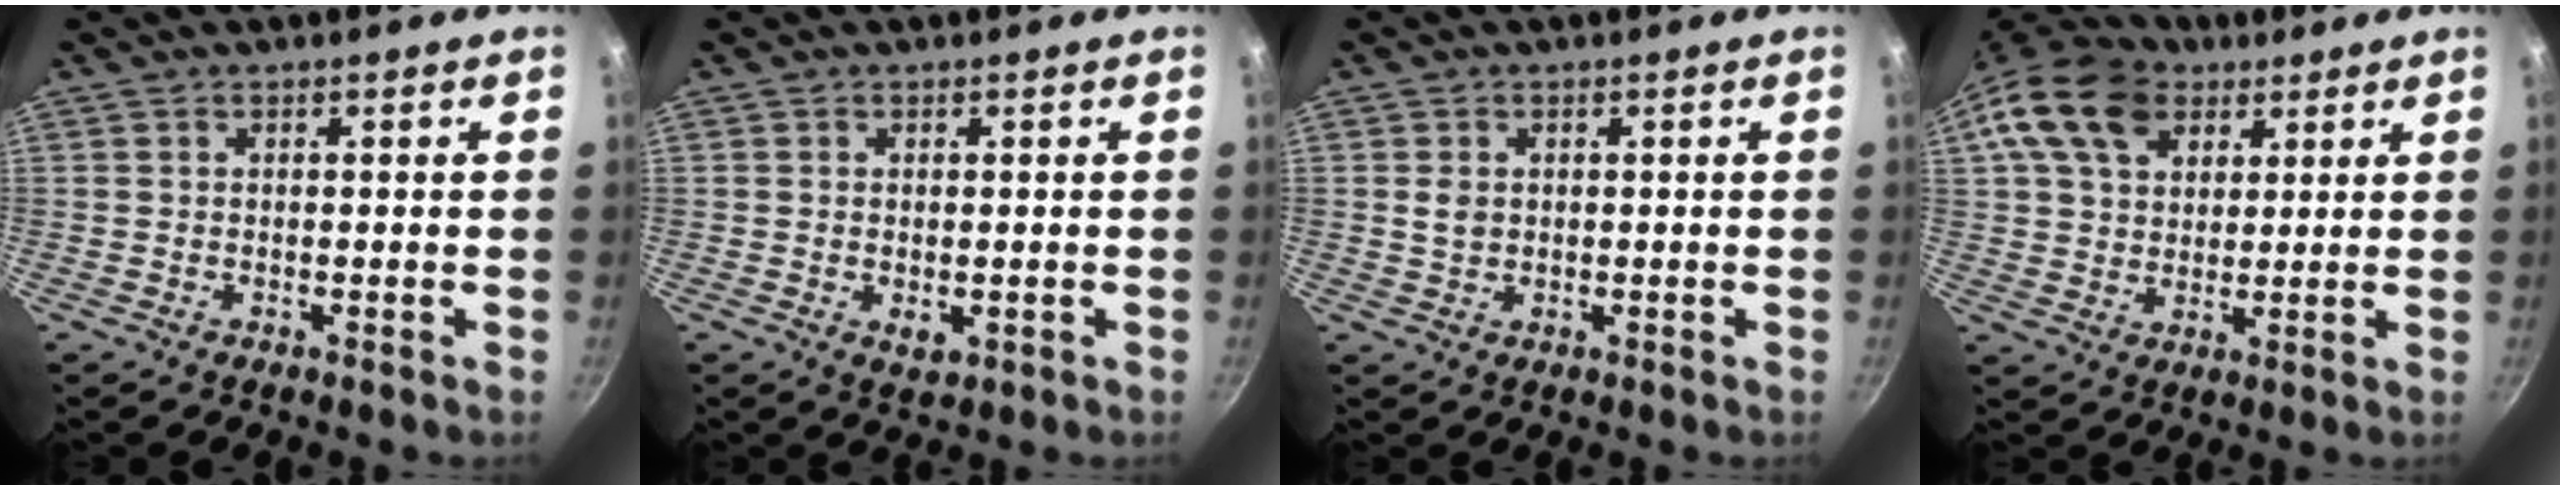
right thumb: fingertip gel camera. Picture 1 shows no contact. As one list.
[{"total": 2.3, "force": [-0.3, 1.4, 1.9], "torque": [-0.030, -0.008, -0.003]}, {"total": 2.4, "force": [0.4, 1.9, 1.4], "torque": [-0.021, 0.001, 0.009]}, {"total": 15.0, "force": [6.8, 10.6, 8.1], "torque": [-0.130, 0.005, 0.114]}]